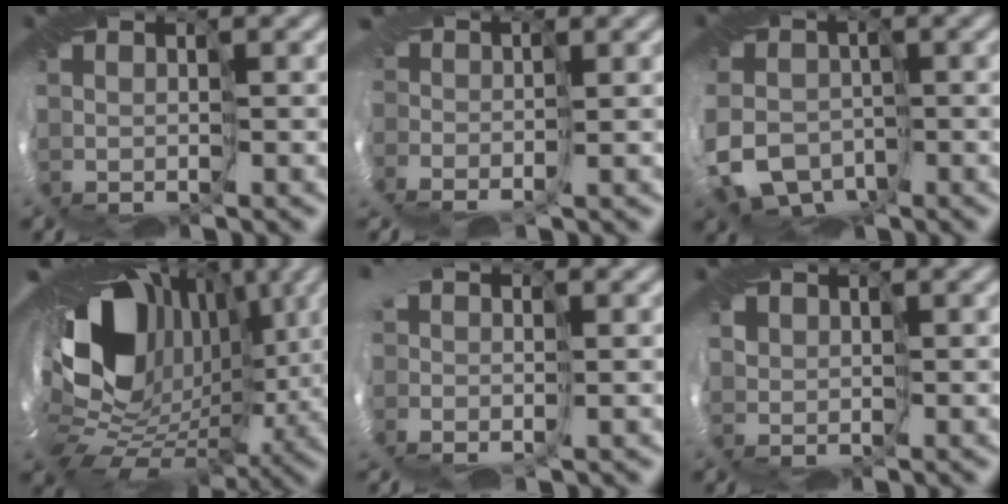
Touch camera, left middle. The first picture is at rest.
{"total": 2.4, "force": [-1.4, 1.6, 1.1], "torque": [-0.022, -0.002, -0.028]}
{"total": 6.2, "force": [-3.2, 4.7, 2.6], "torque": [-0.039, -0.012, -0.070]}
{"total": 17.3, "force": [1.7, 12.0, 12.4], "torque": [-0.210, -0.010, 0.032]}
{"total": 2.8, "force": [-0.6, 1.9, 2.0], "torque": [-0.031, 0.003, -0.015]}
{"total": 1.0, "force": [0.4, 0.9, -0.1], "torque": [0.003, -0.001, 0.004]}